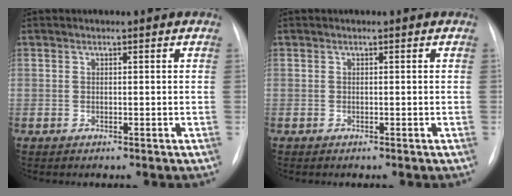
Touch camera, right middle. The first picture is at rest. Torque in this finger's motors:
{"motor_torque": [-0.28, -0.16, -0.05, -0.01]}